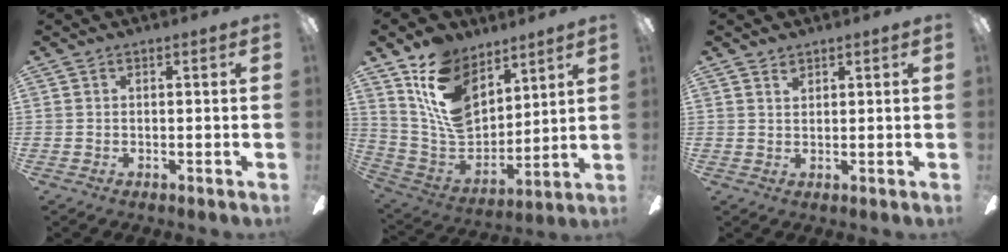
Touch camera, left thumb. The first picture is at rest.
{"total": 17.6, "force": [9.7, 11.2, 9.6], "torque": [-0.195, -0.042, 0.187]}
{"total": 1.7, "force": [1.4, 0.7, 0.5], "torque": [-0.003, -0.004, 0.025]}